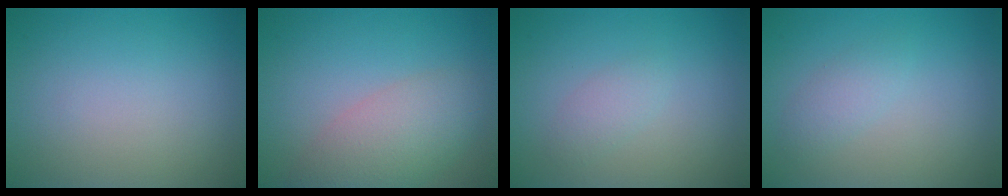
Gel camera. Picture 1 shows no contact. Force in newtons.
{"total": 4.8, "press": 4.8, "slide": 0.4}
{"total": 1.3, "press": 1.3, "slide": 0.1}
{"total": 1.5, "press": 1.5, "slide": 0.1}